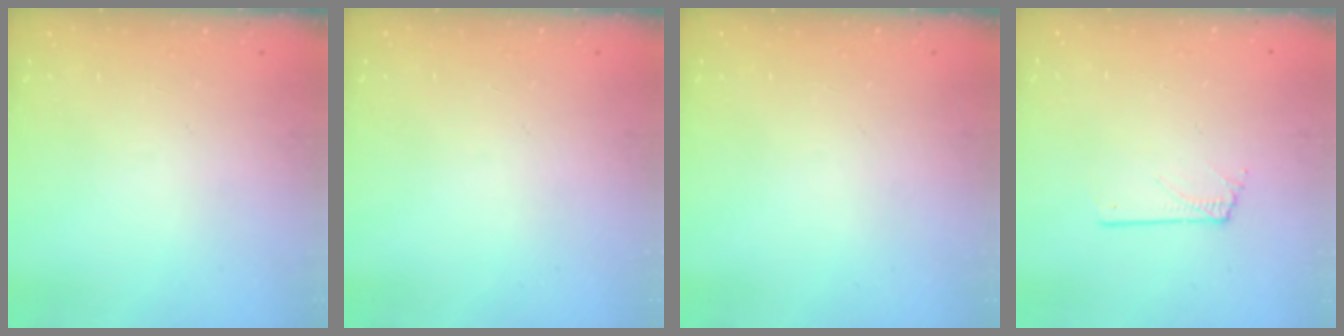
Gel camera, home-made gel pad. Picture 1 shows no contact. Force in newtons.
{"total": 0.0}
{"total": 0.0}
{"total": 0.5, "press": 0.5, "slide": 0.0}